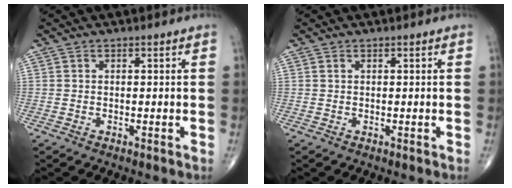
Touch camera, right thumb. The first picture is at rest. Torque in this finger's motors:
{"motor_torque": [-0.28, 0.06, 0.05, 0.09, 0.03]}